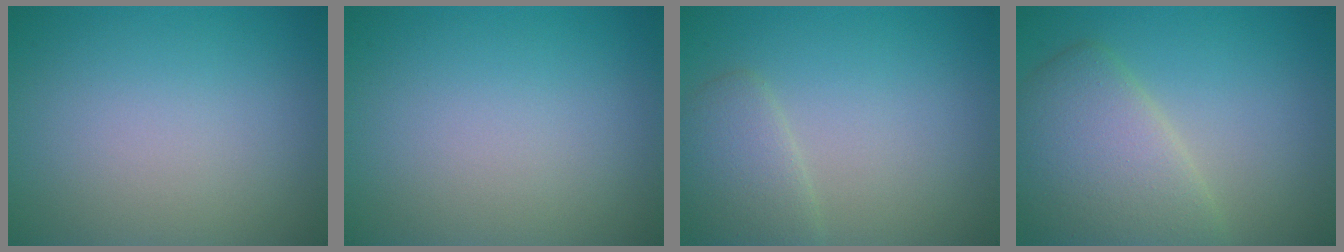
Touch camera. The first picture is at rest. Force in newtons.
{"total": 0.0}
{"total": 2.6, "press": 2.6, "slide": 0.2}
{"total": 6.0, "press": 6.0, "slide": 0.3}